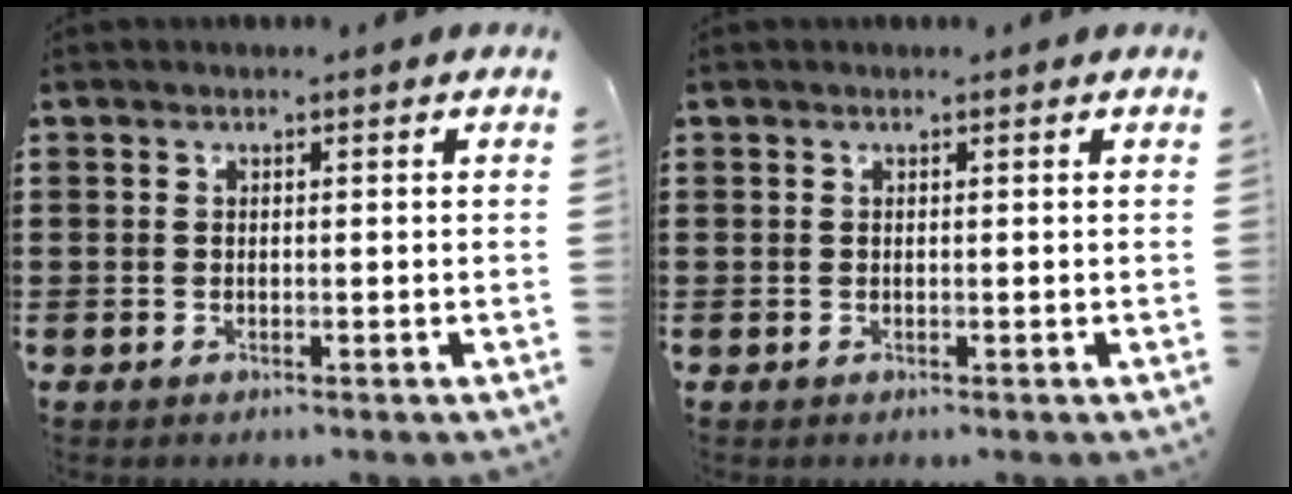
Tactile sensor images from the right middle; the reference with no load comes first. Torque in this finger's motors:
{"motor_torque": [0.00, 0.00, 0.00, 0.00]}